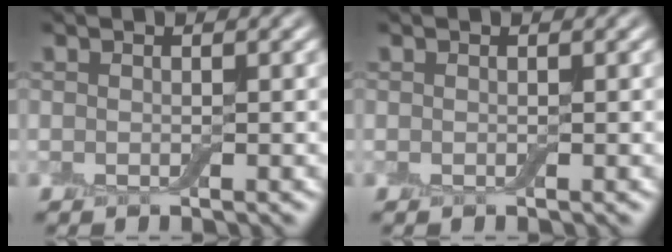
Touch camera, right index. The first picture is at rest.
{"total": 0.0}